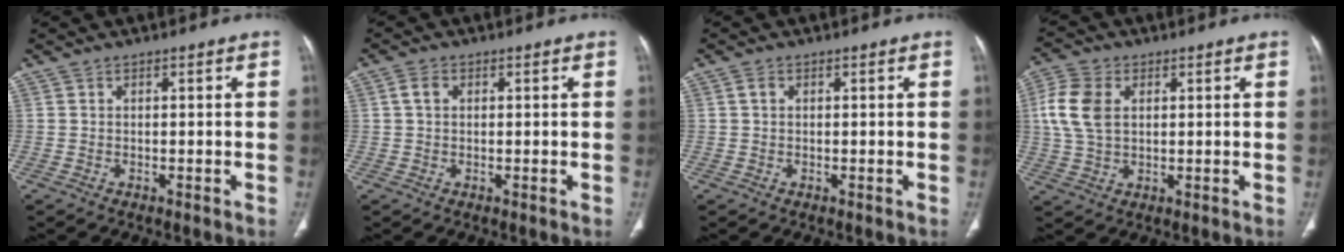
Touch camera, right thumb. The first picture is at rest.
{"total": 2.3, "force": [0.6, 1.6, 1.5], "torque": [-0.026, 0.006, 0.012]}
{"total": 1.2, "force": [0.3, 0.8, 0.8], "torque": [-0.015, 0.003, 0.007]}
{"total": 8.9, "force": [1.9, 5.8, 6.4], "torque": [-0.140, 0.006, 0.038]}